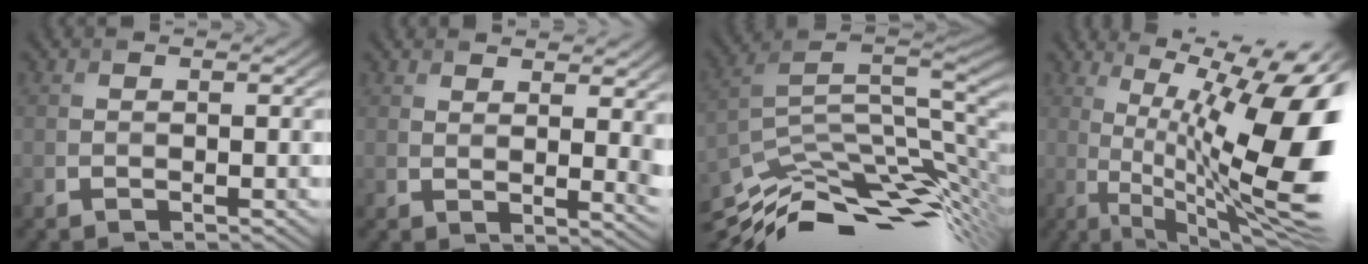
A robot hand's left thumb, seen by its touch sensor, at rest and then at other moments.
{"total": 6.9, "force": [4.0, 2.1, 5.2], "torque": [-0.067, 0.001, 0.067]}
{"total": 13.1, "force": [-6.8, 5.2, 9.9], "torque": [-0.198, -0.009, -0.127]}
{"total": 18.0, "force": [1.2, 5.0, 17.3], "torque": [-0.233, 0.014, 0.035]}